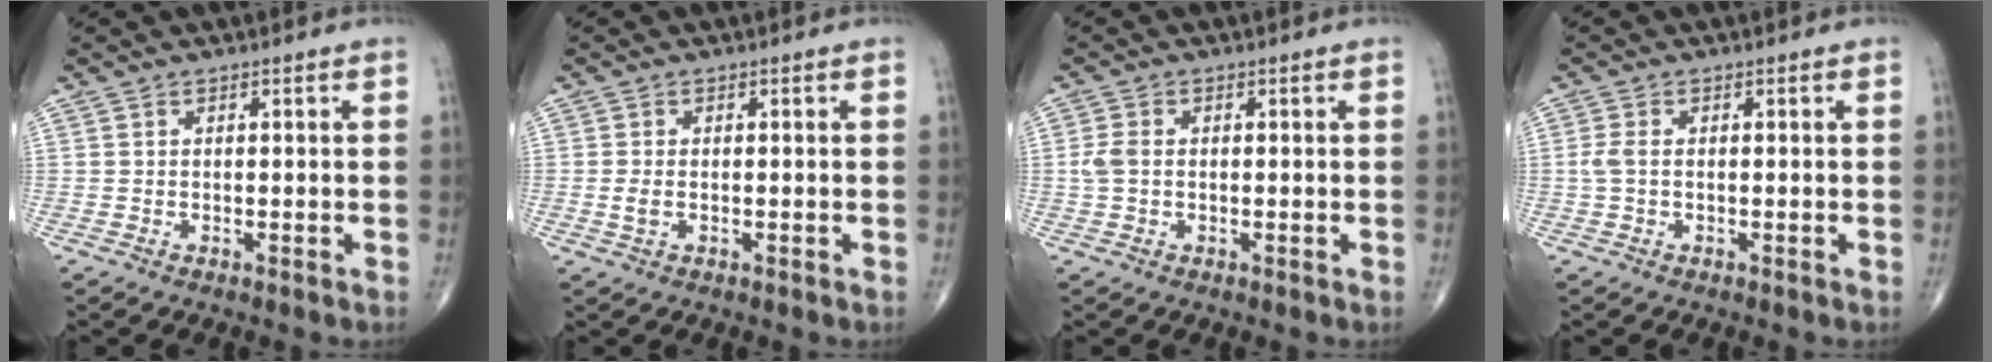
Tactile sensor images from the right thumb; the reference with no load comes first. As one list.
[{"total": 1.5, "force": [-0.2, 0.9, 1.2], "torque": [-0.028, 0.001, -0.004]}, {"total": 2.7, "force": [-0.1, 1.9, 1.9], "torque": [-0.049, 0.005, -0.004]}, {"total": 2.1, "force": [-0.1, 1.1, 1.7], "torque": [-0.048, 0.001, -0.003]}]